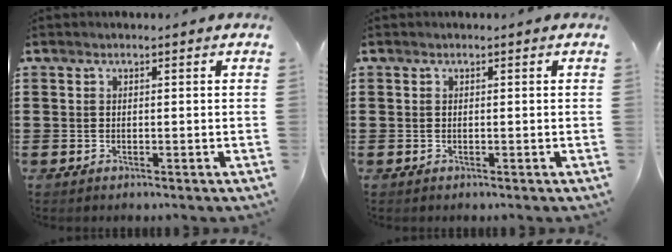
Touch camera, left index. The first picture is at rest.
{"total": 0.0}